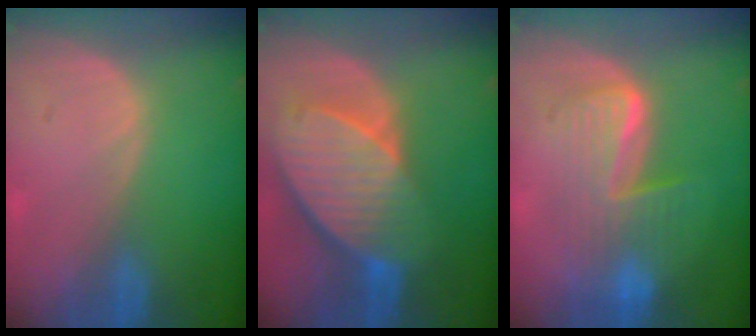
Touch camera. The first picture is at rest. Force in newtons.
{"total": 10.3, "press": 9.0, "slide": 5.0}
{"total": 7.3, "press": 7.3, "slide": 0.2}